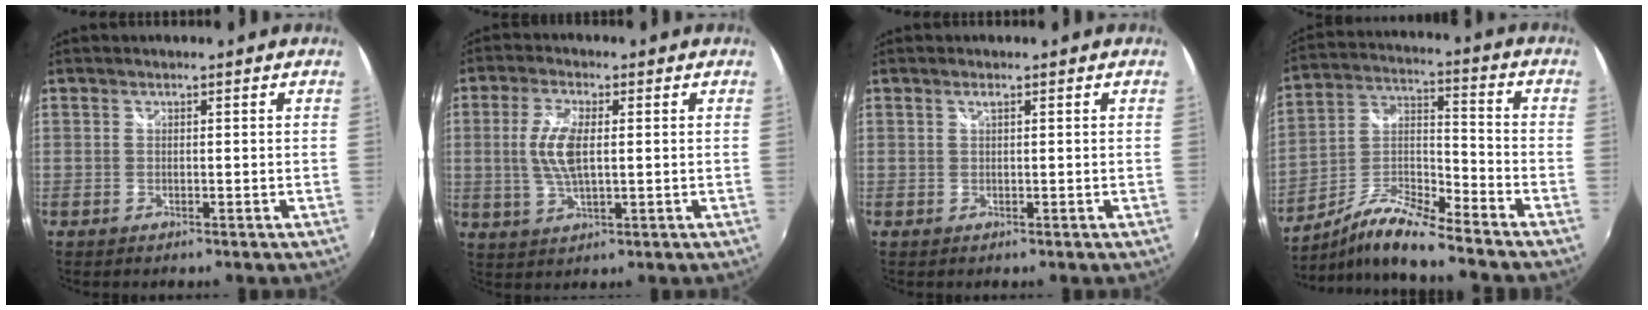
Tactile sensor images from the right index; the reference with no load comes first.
{"total": 7.2, "force": [0.6, 2.8, 6.6], "torque": [-0.135, 0.001, 0.014]}
{"total": 0.7, "force": [0.4, 0.0, 0.5], "torque": [-0.010, 0.003, 0.006]}
{"total": 11.2, "force": [-9.7, 0.4, 5.7], "torque": [-0.123, 0.012, -0.193]}